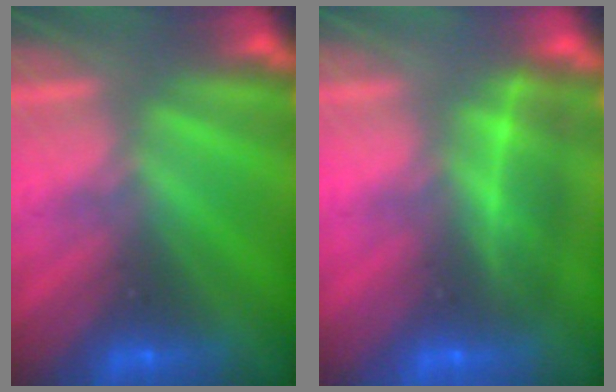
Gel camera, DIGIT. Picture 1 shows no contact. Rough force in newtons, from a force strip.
{"total": 2.1}